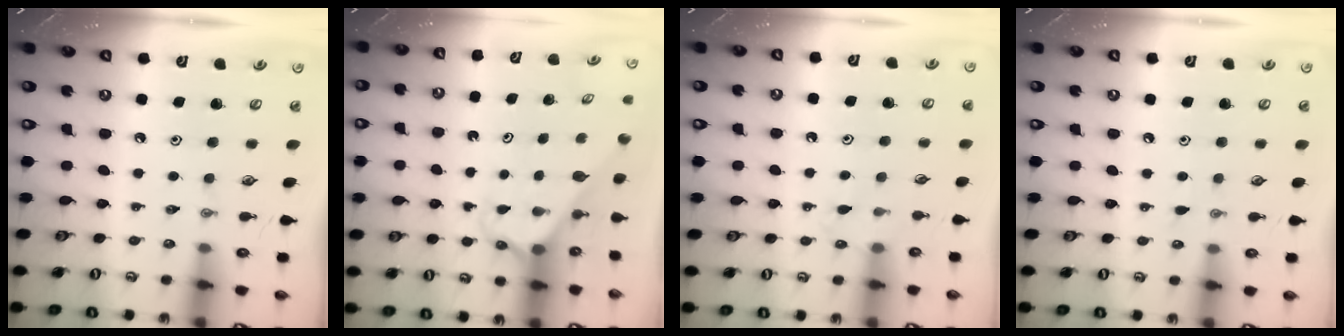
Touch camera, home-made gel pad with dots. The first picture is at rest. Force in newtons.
{"total": 2.6, "press": 2.6, "slide": 0.2}
{"total": 5.5, "press": 5.5, "slide": 0.7}
{"total": 3.9, "press": 3.9, "slide": 0.2}